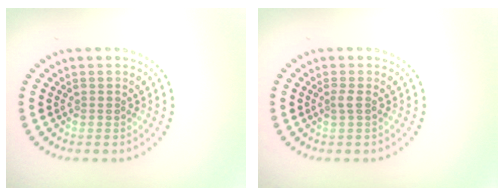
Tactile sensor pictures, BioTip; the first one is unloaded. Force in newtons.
{"total": 0.9, "press": 0.6, "slide": 0.7}